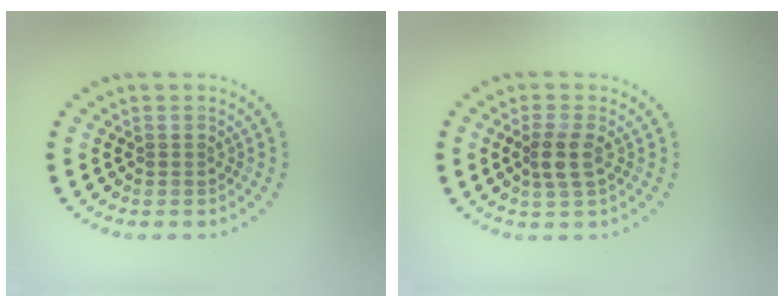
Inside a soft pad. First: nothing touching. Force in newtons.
{"total": 2.4, "press": 2.1, "slide": 1.2}